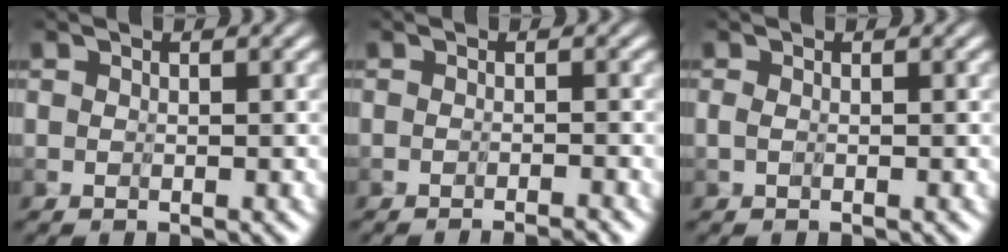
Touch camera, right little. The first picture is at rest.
{"total": 2.4, "force": [-2.3, -0.5, 0.3], "torque": [0.009, -0.002, -0.035]}
{"total": 0.0}